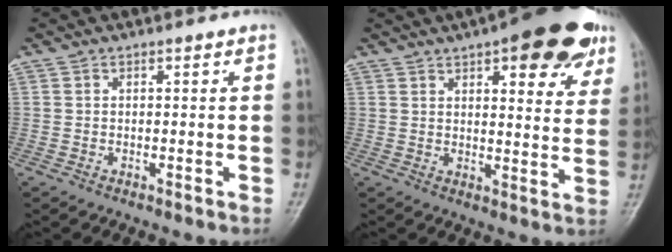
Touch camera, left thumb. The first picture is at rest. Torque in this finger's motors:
{"motor_torque": [1.98, 1.68, 1.24, -1.43, 0.06]}